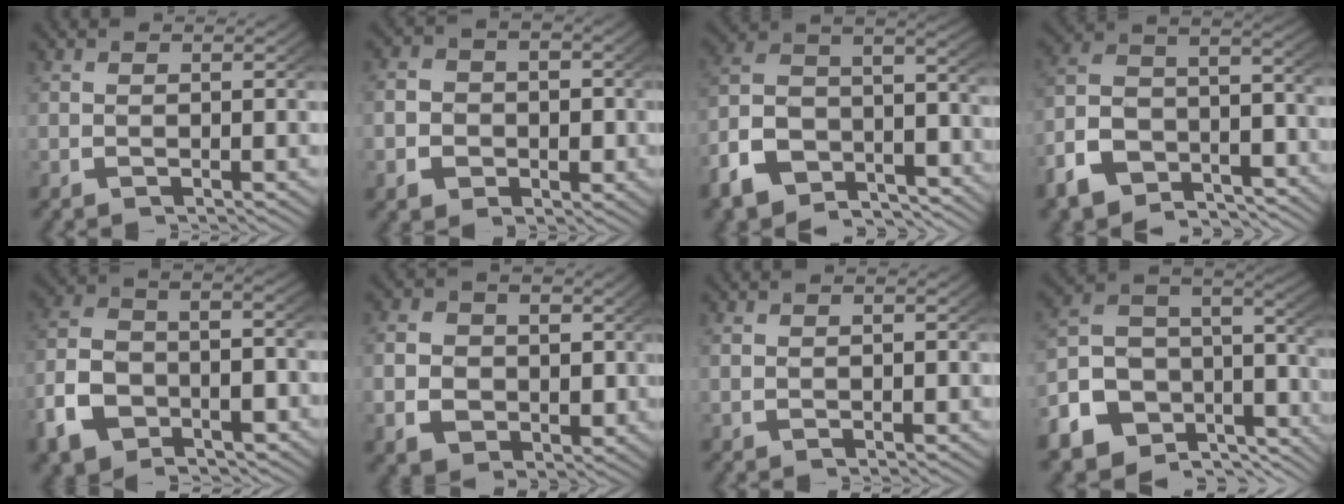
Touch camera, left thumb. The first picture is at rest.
{"total": 5.3, "force": [-1.0, 4.6, 2.6], "torque": [-0.051, -0.012, -0.015]}
{"total": 13.4, "force": [-5.1, 9.5, 8.0], "torque": [-0.170, -0.041, -0.077]}
{"total": 12.0, "force": [-5.5, 8.3, 6.7], "torque": [-0.139, -0.035, -0.087]}
{"total": 8.2, "force": [-2.6, 5.9, 5.2], "torque": [-0.136, -0.023, -0.032]}
{"total": 6.9, "force": [-0.3, 5.8, 3.8], "torque": [-0.077, -0.029, 0.007]}
{"total": 1.1, "force": [0.2, 0.8, 0.8], "torque": [-0.015, -0.001, 0.008]}
{"total": 12.8, "force": [-3.4, 8.7, 8.7], "torque": [-0.182, -0.028, -0.051]}